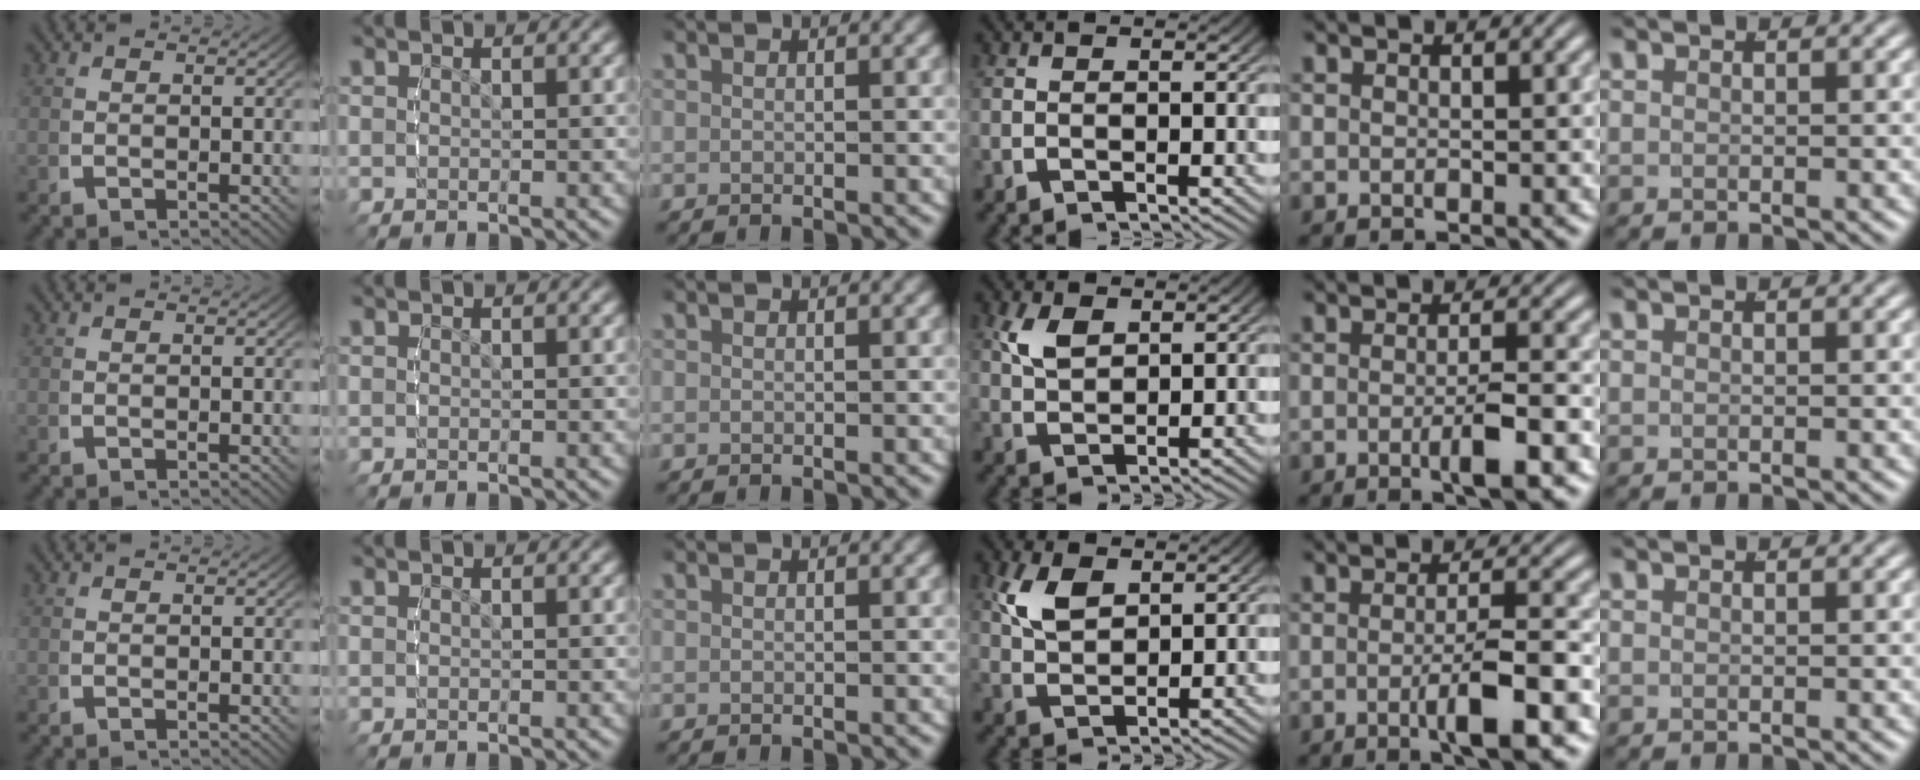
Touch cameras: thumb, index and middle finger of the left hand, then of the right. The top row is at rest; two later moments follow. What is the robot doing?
{"motion": "lift_and_place", "object": "bottle cap"}